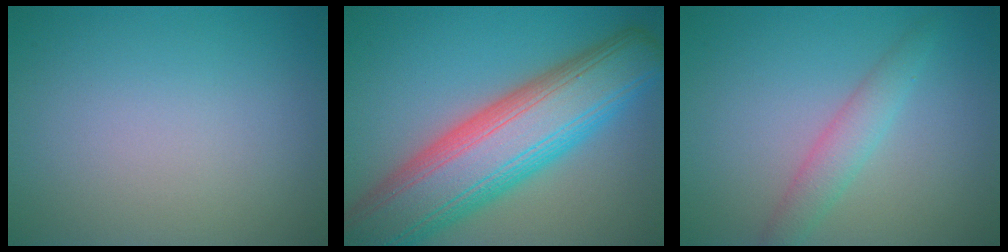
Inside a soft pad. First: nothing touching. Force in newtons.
{"total": 12.8, "press": 12.7, "slide": 0.8}
{"total": 2.9, "press": 2.9, "slide": 0.1}